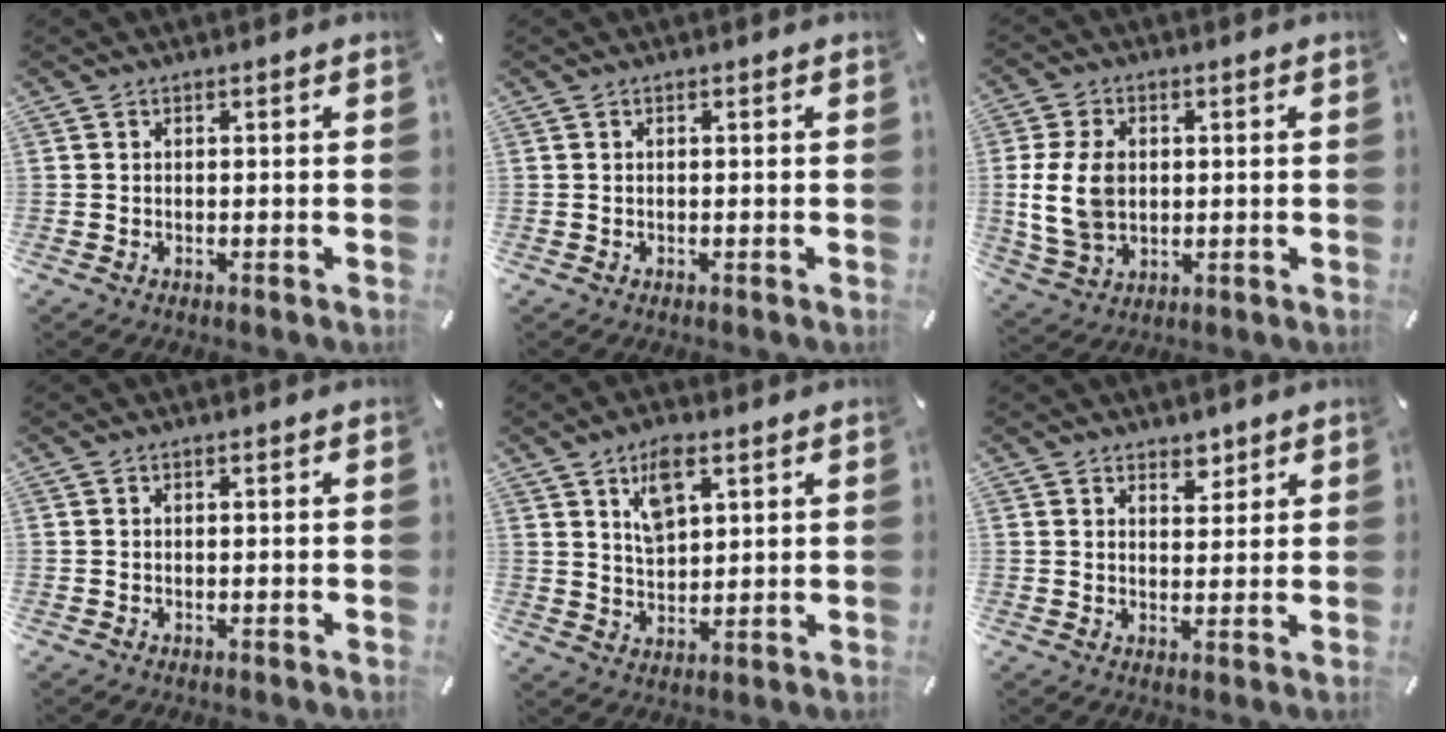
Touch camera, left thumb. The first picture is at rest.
{"total": 0.0}
{"total": 10.9, "force": [0.7, 8.2, 7.1], "torque": [-0.170, 0.006, 0.012]}
{"total": 0.0}
{"total": 7.3, "force": [4.1, 3.9, 4.7], "torque": [-0.080, -0.009, 0.070]}
{"total": 3.6, "force": [2.8, 2.3, 0.4], "torque": [0.017, -0.017, 0.045]}